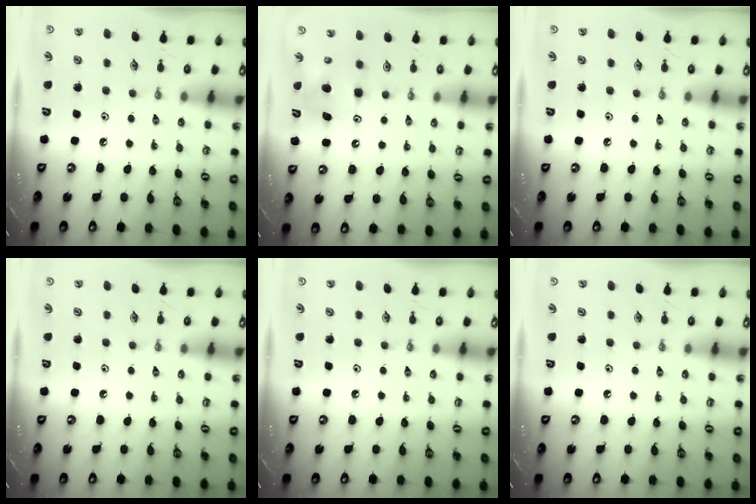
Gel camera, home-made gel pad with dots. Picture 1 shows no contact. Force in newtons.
{"total": 7.3, "press": 7.3, "slide": 0.5}
{"total": 0.0}
{"total": 0.0}
{"total": 0.0}
{"total": 0.0}